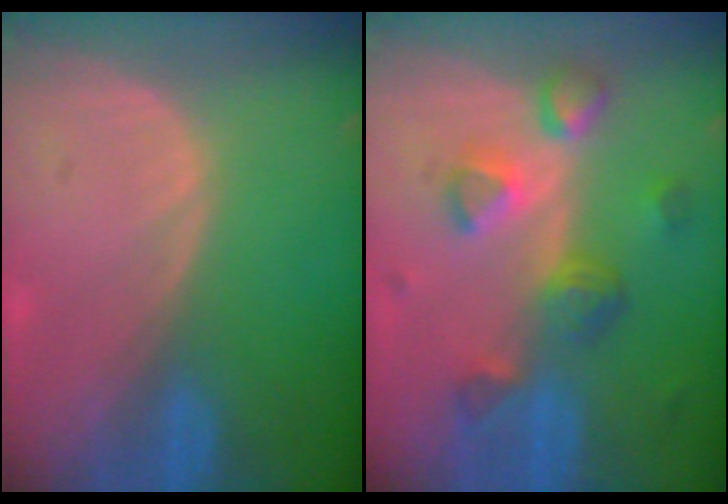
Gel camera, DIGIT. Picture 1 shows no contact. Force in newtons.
{"total": 8.0, "press": 7.0, "slide": 3.8}